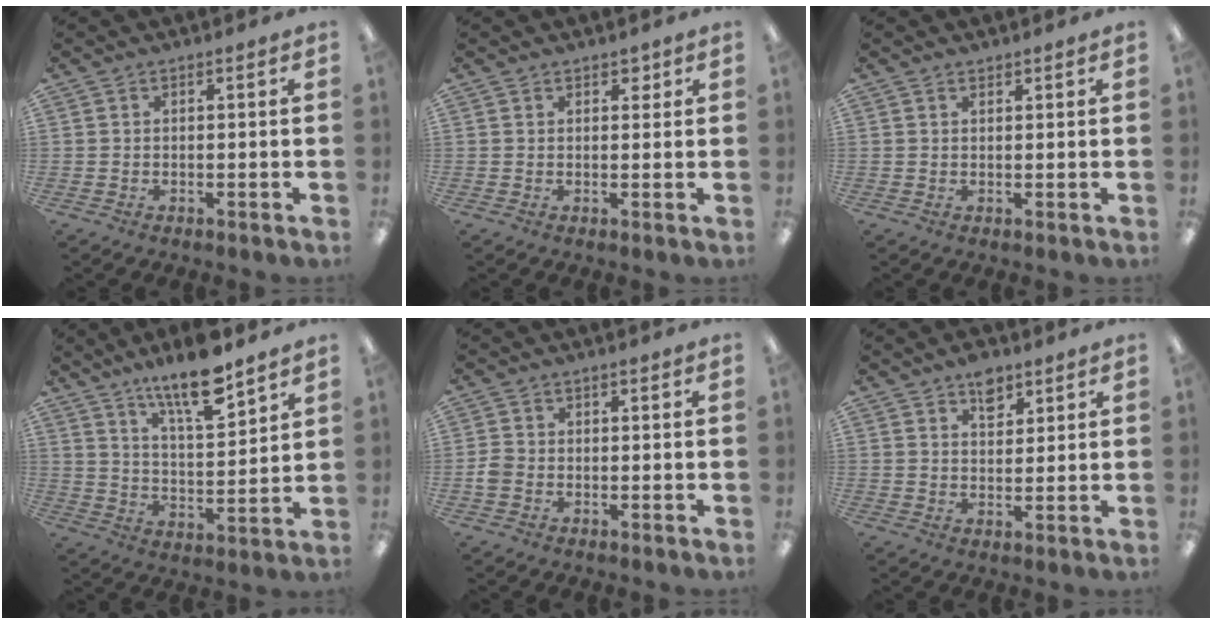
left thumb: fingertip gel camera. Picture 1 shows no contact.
{"total": 1.8, "force": [1.3, 1.1, 0.6], "torque": [0.003, -0.004, 0.021]}
{"total": 0.9, "force": [0.8, 0.3, 0.2], "torque": [-0.004, -0.001, 0.016]}
{"total": 13.1, "force": [10.1, 3.2, 7.7], "torque": [-0.125, -0.059, 0.171]}
{"total": 2.5, "force": [-0.8, 2.1, 1.2], "torque": [-0.020, 0.005, -0.015]}
{"total": 5.6, "force": [3.8, 3.2, 2.5], "torque": [-0.017, -0.017, 0.063]}